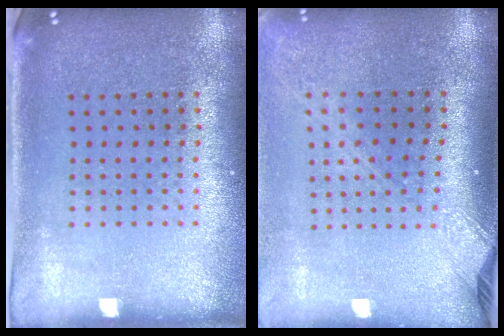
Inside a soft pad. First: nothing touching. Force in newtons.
{"total": 2.2, "press": 1.6, "slide": 1.5}